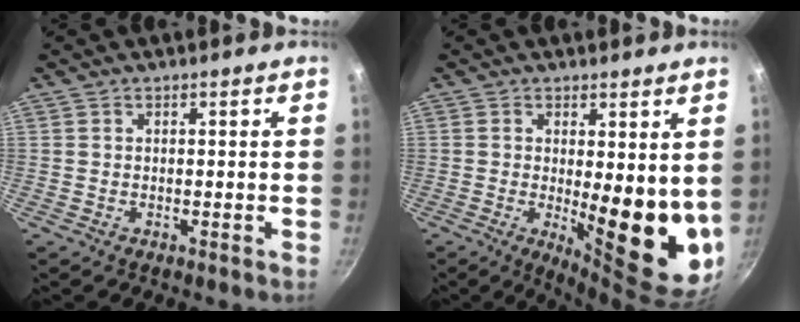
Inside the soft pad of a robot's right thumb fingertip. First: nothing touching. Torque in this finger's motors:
{"motor_torque": [1.44, 3.56, 2.07, -0.05, 0.43]}